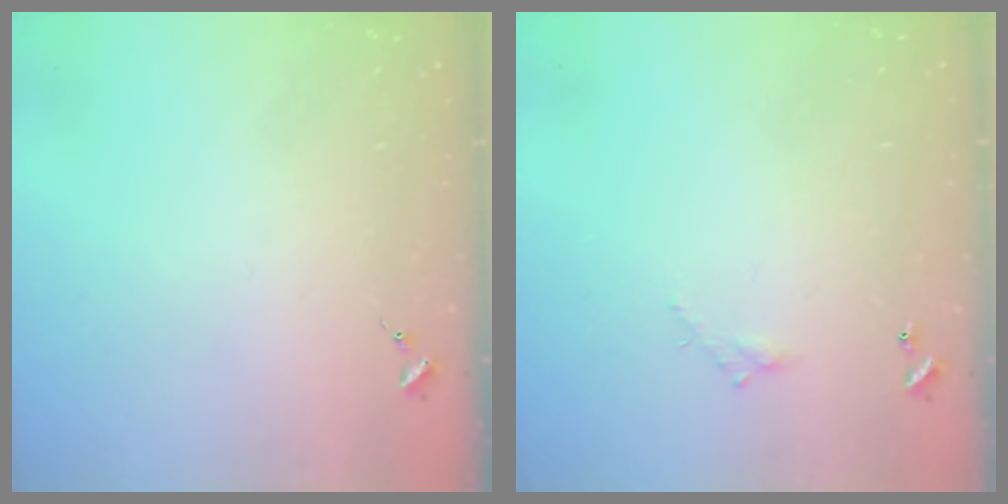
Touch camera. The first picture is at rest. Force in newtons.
{"total": 3.5, "press": 3.5, "slide": 0.2}